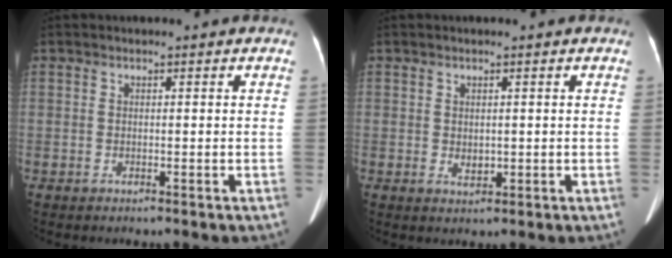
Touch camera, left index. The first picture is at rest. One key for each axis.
{"total": 1.5, "fx": -0.1, "fy": 1.1, "fz": 1.0, "tx": -0.022, "ty": -0.006, "tz": 0.002}